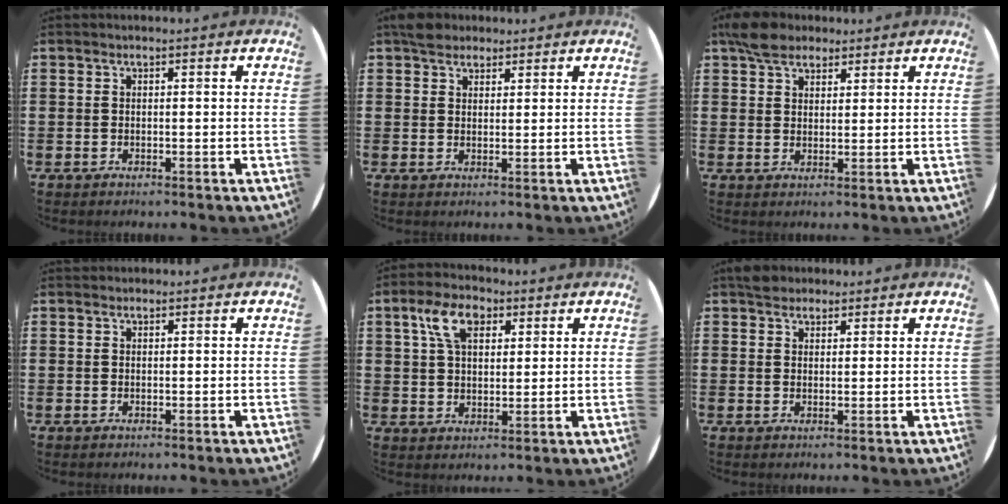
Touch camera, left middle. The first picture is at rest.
{"total": 2.8, "force": [2.4, 1.3, 0.4], "torque": [0.004, 0.002, 0.045]}
{"total": 4.8, "force": [3.9, 2.3, 1.6], "torque": [-0.035, 0.002, 0.073]}
{"total": 0.6, "force": [0.5, 0.2, -0.1], "torque": [0.009, 0.001, 0.008]}
{"total": 6.7, "force": [3.7, 3.9, 4.0], "torque": [-0.086, 0.012, 0.066]}
{"total": 2.4, "force": [2.1, 1.1, 0.1], "torque": [0.002, 0.003, 0.041]}